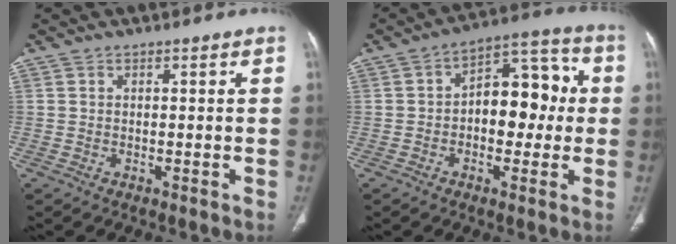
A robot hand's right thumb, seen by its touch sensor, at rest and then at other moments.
{"total": 13.1, "force": [0.1, 8.0, 10.4], "torque": [-0.102, 0.040, -0.007]}